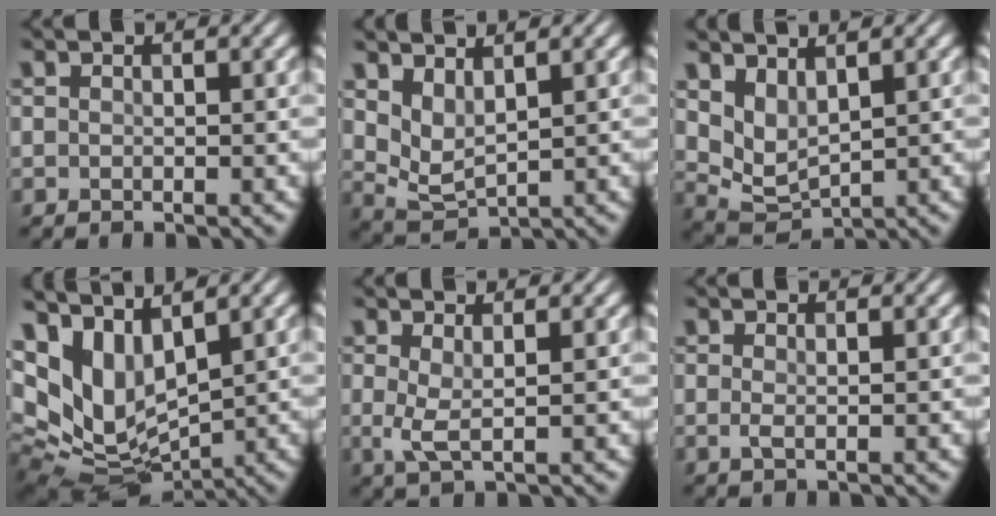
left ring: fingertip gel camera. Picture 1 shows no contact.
{"total": 3.0, "force": [1.8, 1.4, 2.0], "torque": [-0.050, -0.011, 0.043]}
{"total": 3.6, "force": [2.1, 1.9, 2.2], "torque": [-0.057, -0.012, 0.049]}
{"total": 9.4, "force": [3.5, 5.5, 6.7], "torque": [-0.127, -0.012, 0.087]}
{"total": 2.1, "force": [0.4, 0.5, 2.0], "torque": [-0.045, -0.003, 0.009]}
{"total": 0.8, "force": [0.0, 0.1, 0.8], "torque": [-0.019, -0.003, -0.001]}